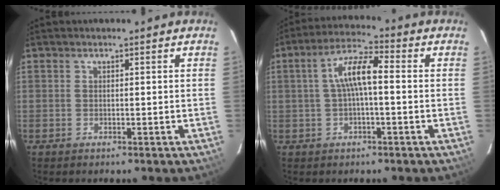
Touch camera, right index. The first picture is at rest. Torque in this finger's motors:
{"motor_torque": [0.62, 0.06, 0.49, 0.11]}